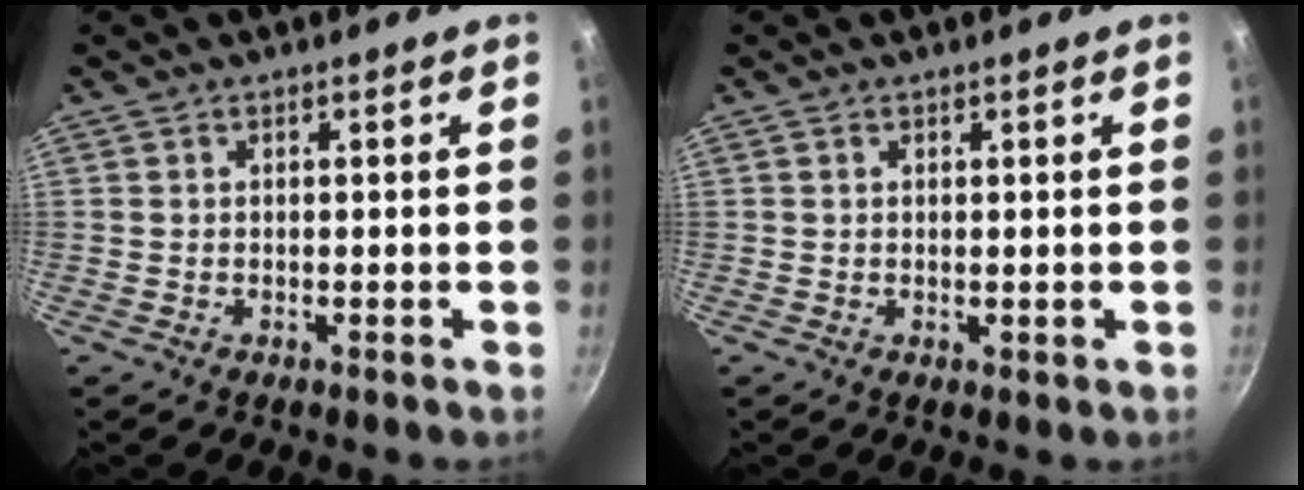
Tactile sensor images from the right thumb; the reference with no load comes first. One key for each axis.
{"total": 0.6, "fx": 0.4, "fy": 0.3, "fz": 0.4, "tx": -0.004, "ty": -0.004, "tz": 0.004}